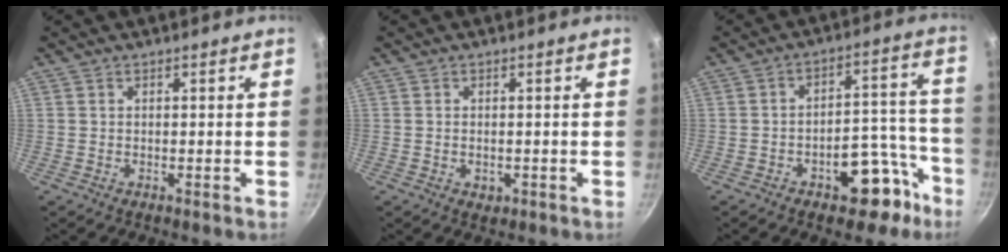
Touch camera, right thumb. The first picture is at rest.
{"total": 1.7, "force": [-0.4, 1.2, 1.0], "torque": [-0.010, 0.002, 0.000]}
{"total": 12.4, "force": [-6.8, 6.2, 8.3], "torque": [-0.070, 0.069, -0.090]}